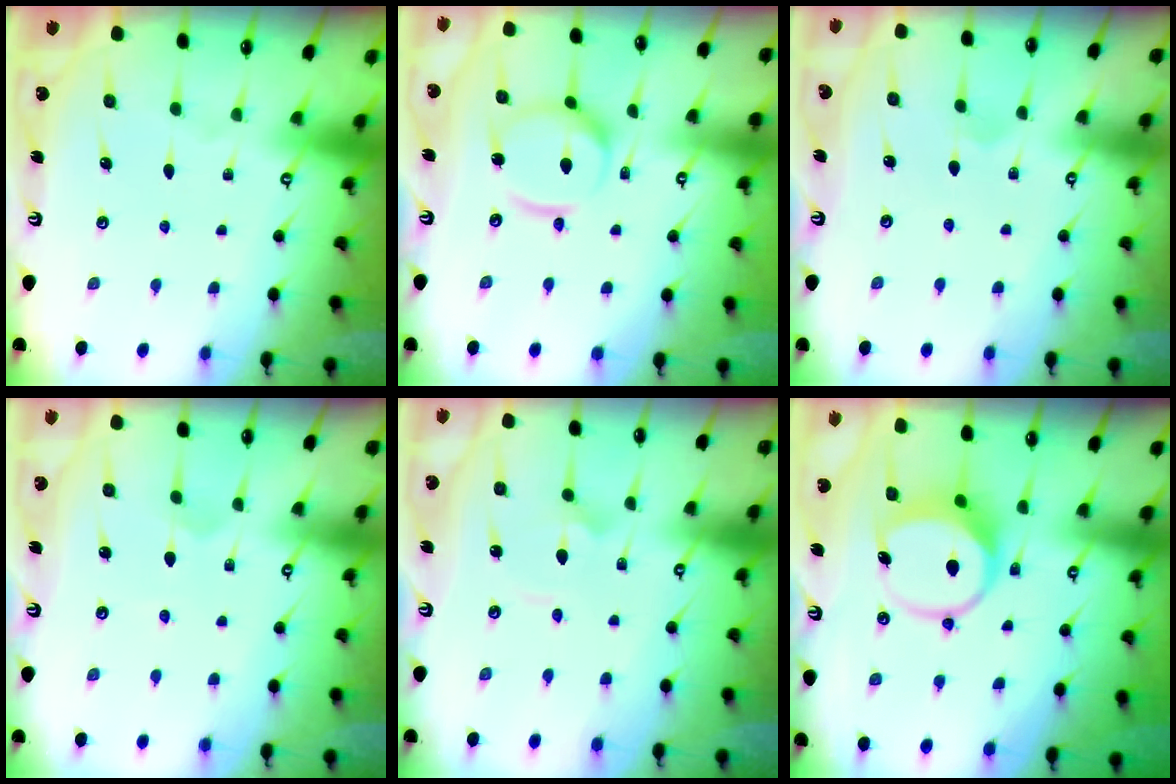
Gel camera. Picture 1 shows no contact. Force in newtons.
{"total": 11.6, "press": 11.5, "slide": 1.2}
{"total": 2.7, "press": 2.7, "slide": 0.1}
{"total": 1.8, "press": 1.8, "slide": 0.1}
{"total": 2.1, "press": 2.1, "slide": 0.0}
{"total": 8.0, "press": 7.9, "slide": 1.0}